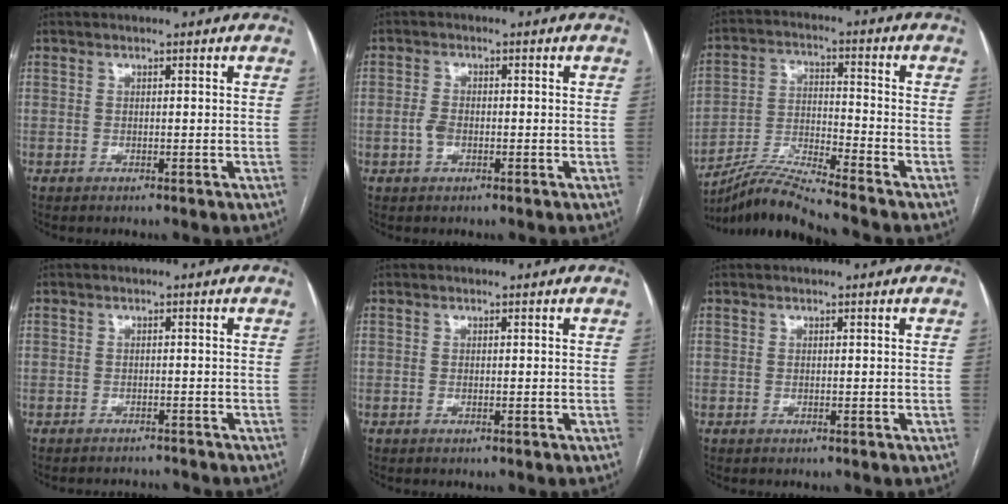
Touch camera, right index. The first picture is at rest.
{"total": 2.3, "force": [-0.7, 1.3, 1.7], "torque": [-0.039, 0.003, -0.014]}
{"total": 9.7, "force": [-9.0, -1.5, 3.5], "torque": [-0.075, -0.010, -0.167]}
{"total": 2.9, "force": [-2.7, 0.7, -0.6], "torque": [0.011, -0.006, -0.041]}
{"total": 0.0}
{"total": 0.0}